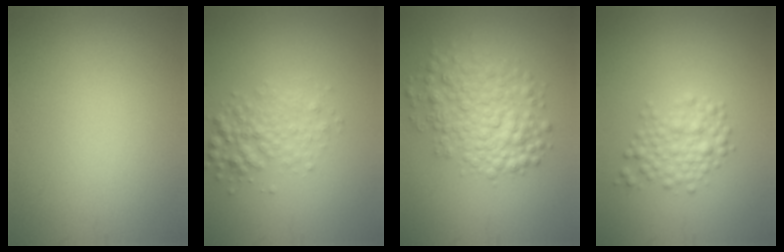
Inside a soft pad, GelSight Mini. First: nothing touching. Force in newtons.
{"total": 3.0, "press": 3.0, "slide": 0.1}
{"total": 5.9, "press": 5.9, "slide": 0.2}
{"total": 2.8, "press": 2.8, "slide": 0.1}